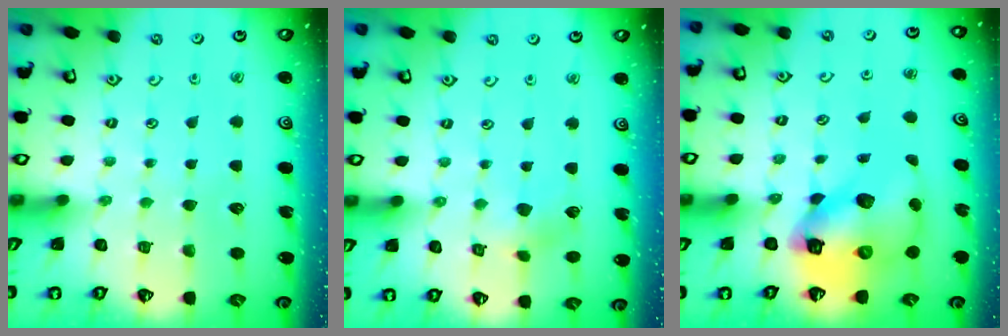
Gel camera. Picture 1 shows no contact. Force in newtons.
{"total": 3.4, "press": 3.4, "slide": 0.4}
{"total": 14.9, "press": 14.7, "slide": 2.2}